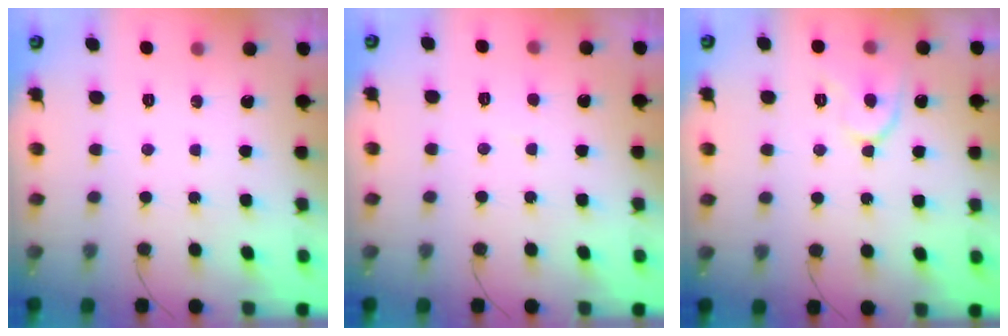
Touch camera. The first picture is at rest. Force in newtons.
{"total": 2.4, "press": 2.4, "slide": 0.2}
{"total": 9.2, "press": 9.2, "slide": 1.2}